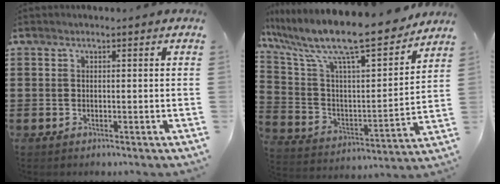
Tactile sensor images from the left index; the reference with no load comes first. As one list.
[{"total": 13.2, "force": [11.0, 1.3, 7.2], "torque": [-0.173, -0.078, 0.183]}]